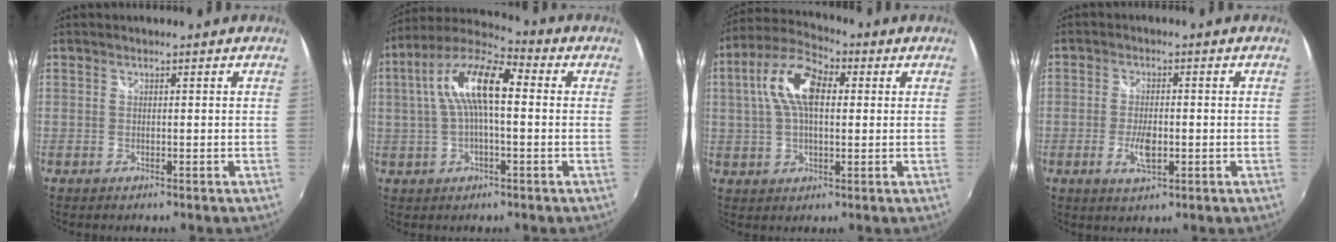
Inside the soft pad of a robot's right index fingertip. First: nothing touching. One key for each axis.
{"total": 13.2, "fx": 1.6, "fy": 4.6, "fz": 12.3, "tx": -0.232, "ty": 0.025, "tz": 0.019}
{"total": 11.7, "fx": 2.3, "fy": 6.0, "fz": 9.8, "tx": -0.194, "ty": 0.028, "tz": 0.036}
{"total": 4.8, "fx": -1.4, "fy": 2.0, "fz": 4.1, "tx": -0.085, "ty": -0.006, "tz": -0.026}